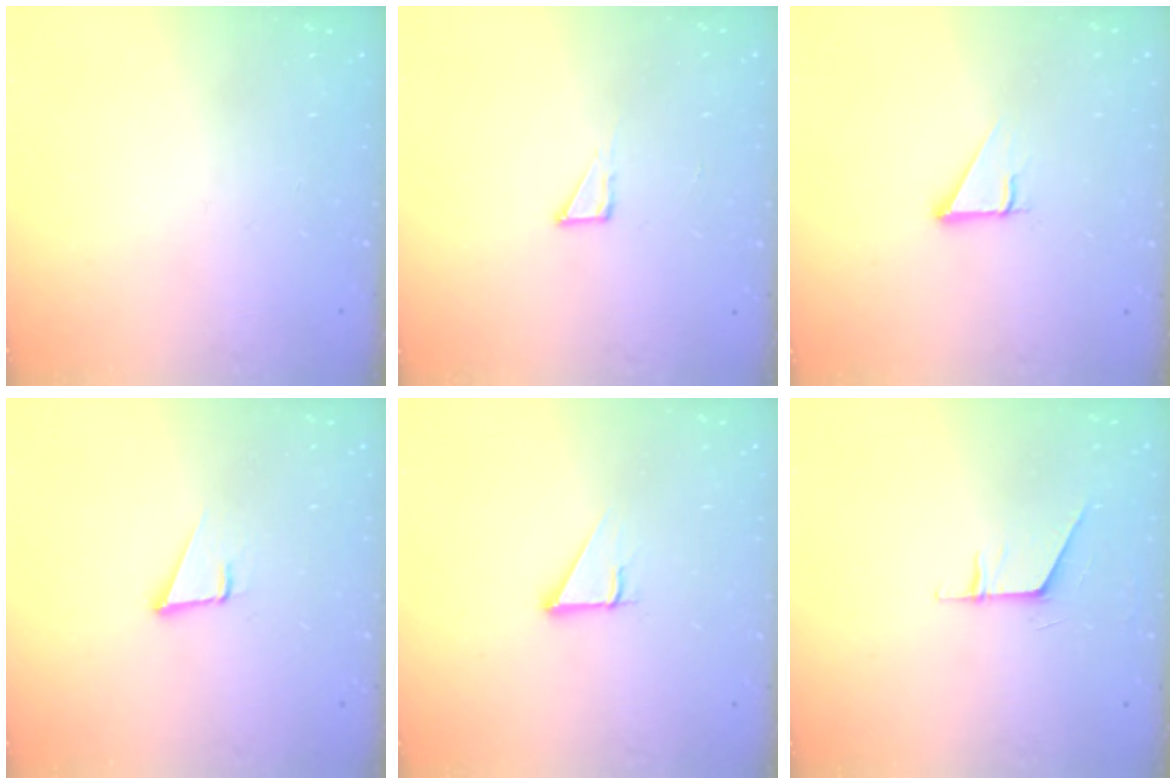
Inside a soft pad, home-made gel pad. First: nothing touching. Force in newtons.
{"total": 2.8, "press": 2.8, "slide": 0.2}
{"total": 2.7, "press": 2.7, "slide": 0.0}
{"total": 3.4, "press": 2.4, "slide": 2.4}
{"total": 2.9, "press": 2.9, "slide": 0.1}
{"total": 5.8, "press": 5.8, "slide": 0.6}